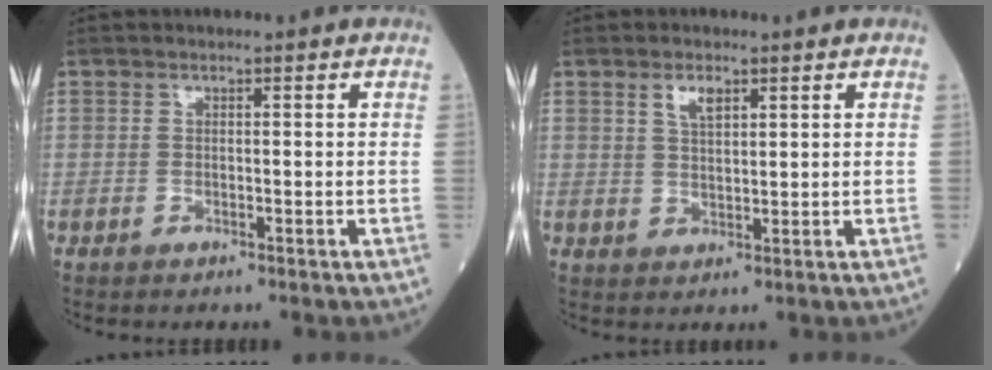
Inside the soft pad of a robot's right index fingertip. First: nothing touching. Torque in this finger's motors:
{"motor_torque": [0.01, 0.03, 0.01, 0.05]}